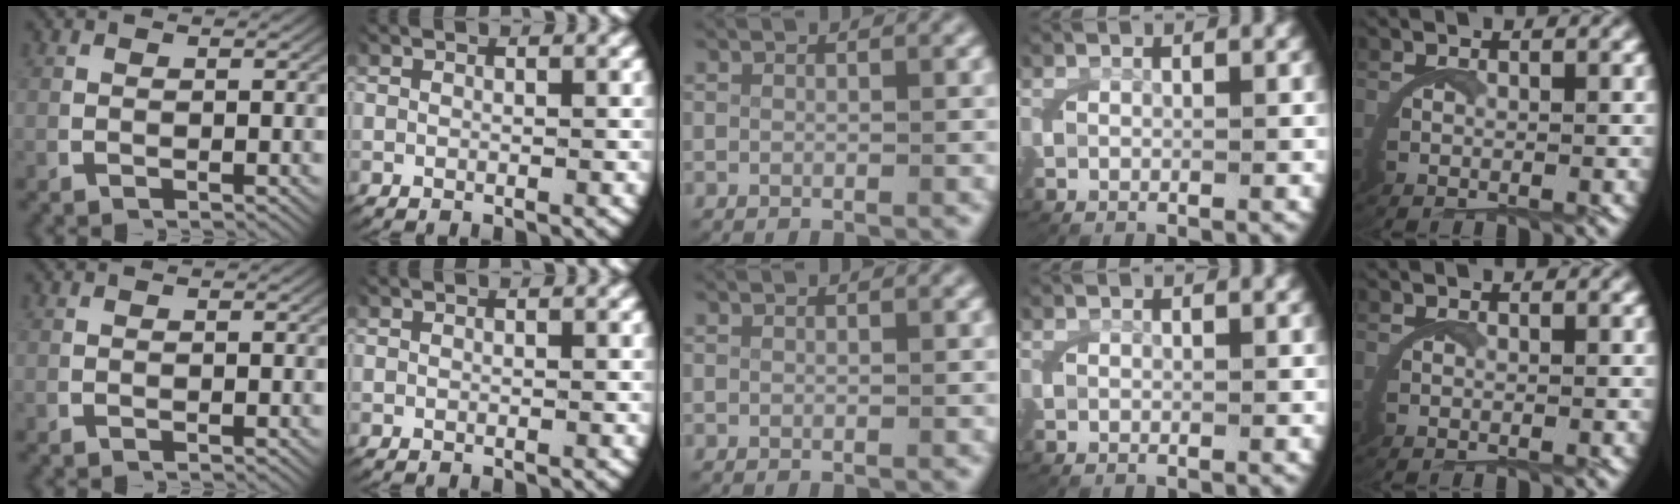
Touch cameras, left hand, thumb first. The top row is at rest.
{}